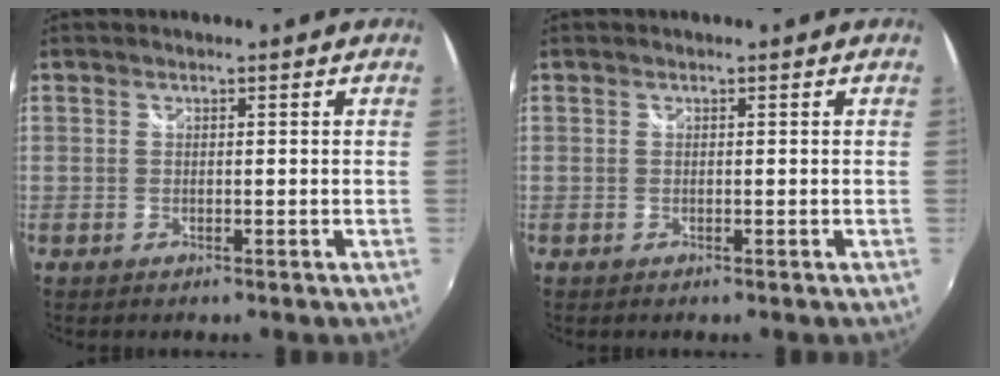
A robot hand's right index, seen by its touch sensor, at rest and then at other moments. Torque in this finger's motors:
{"motor_torque": [-0.01, -0.01, 0.04, 0.01]}